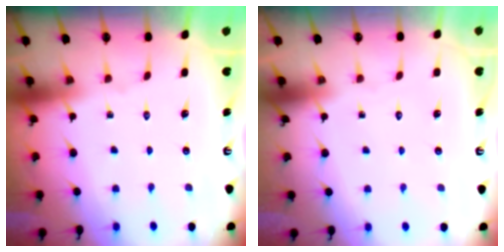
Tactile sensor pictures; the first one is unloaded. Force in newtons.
{"total": 1.6, "press": 1.6, "slide": 0.1}